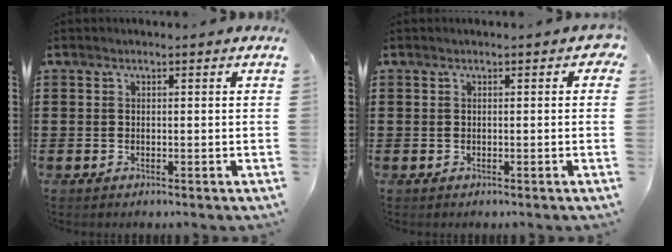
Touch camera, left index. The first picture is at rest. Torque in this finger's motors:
{"motor_torque": [0.43, 0.33, 0.16, 0.02]}